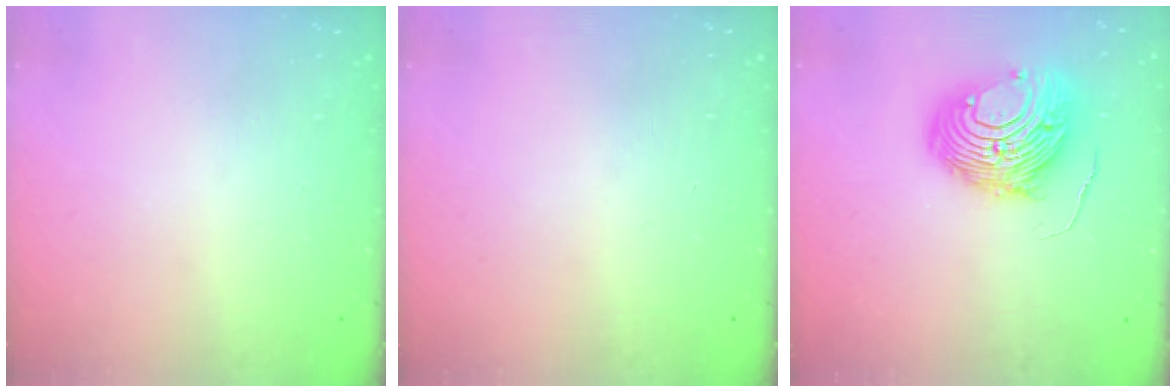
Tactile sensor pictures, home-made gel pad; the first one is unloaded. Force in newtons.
{"total": 0.0}
{"total": 13.1, "press": 13.0, "slide": 1.2}